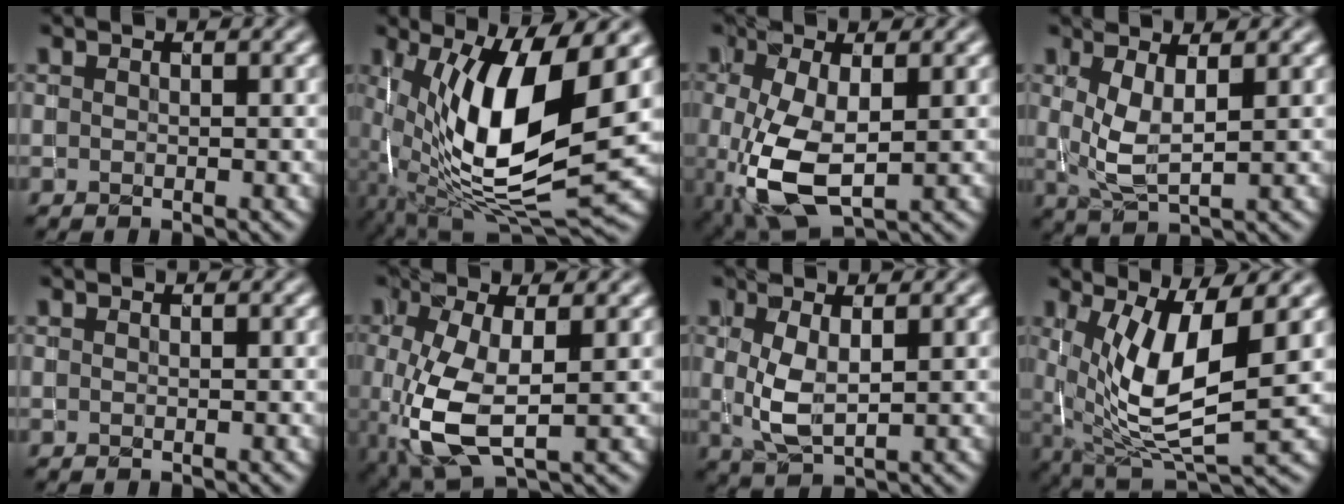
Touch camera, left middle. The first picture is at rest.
{"total": 13.0, "force": [1.3, 4.8, 12.0], "torque": [-0.226, -0.016, 0.027]}
{"total": 6.4, "force": [-1.2, 3.0, 5.5], "torque": [-0.132, -0.010, -0.015]}
{"total": 3.0, "force": [0.8, 1.0, 2.7], "torque": [-0.060, -0.009, 0.023]}
{"total": 0.0}
{"total": 6.6, "force": [-1.3, 2.9, 5.8], "torque": [-0.140, -0.011, -0.017]}
{"total": 3.2, "force": [0.5, 1.4, 2.8], "torque": [-0.064, -0.003, 0.015]}
{"total": 8.4, "force": [1.1, 3.1, 7.8], "torque": [-0.150, -0.014, 0.029]}